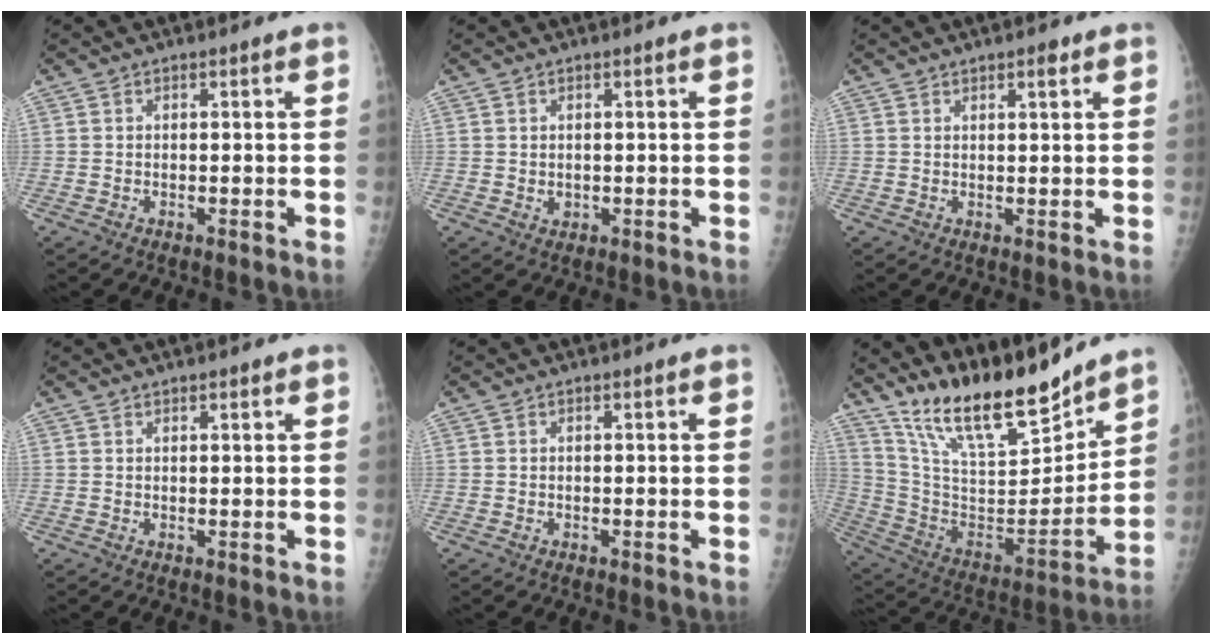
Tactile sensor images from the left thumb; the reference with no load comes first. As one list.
[{"total": 1.1, "force": [0.3, 0.8, 0.6], "torque": [-0.007, -0.003, 0.009]}, {"total": 2.1, "force": [1.4, 0.7, 1.4], "torque": [-0.016, -0.007, 0.020]}, {"total": 1.0, "force": [0.8, 0.3, 0.5], "torque": [-0.005, -0.004, 0.011]}, {"total": 0.0}, {"total": 21.7, "force": [18.0, 5.5, 10.8], "torque": [-0.149, -0.104, 0.323]}]